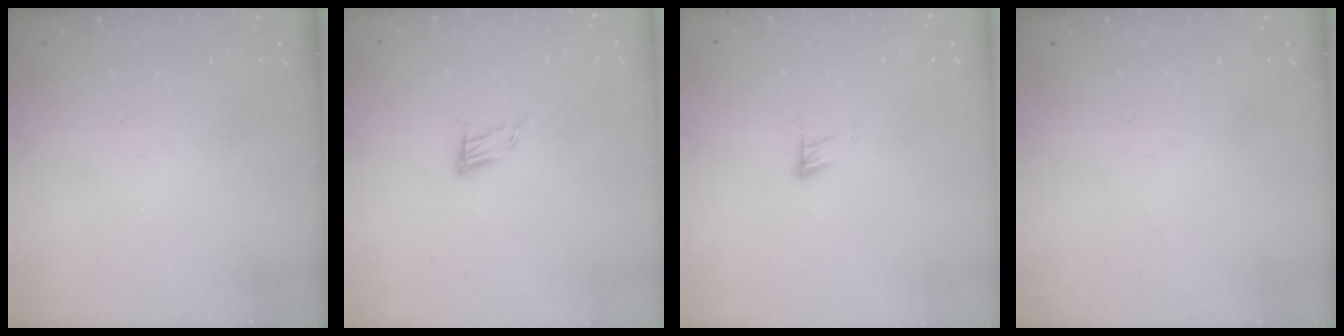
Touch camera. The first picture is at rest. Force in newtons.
{"total": 6.9, "press": 6.8, "slide": 1.2}
{"total": 5.2, "press": 5.1, "slide": 0.4}
{"total": 0.0}